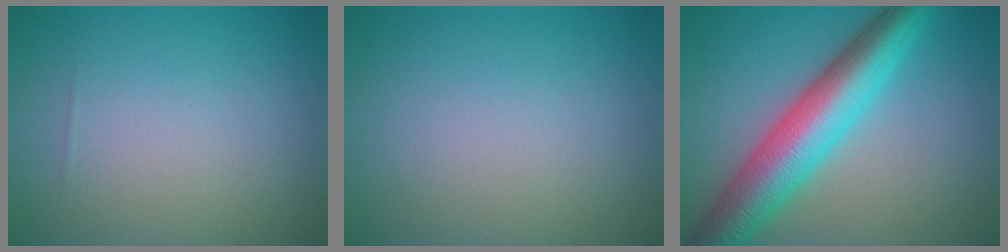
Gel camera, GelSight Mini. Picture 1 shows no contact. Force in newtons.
{"total": 0.0}
{"total": 9.3, "press": 9.3, "slide": 0.1}